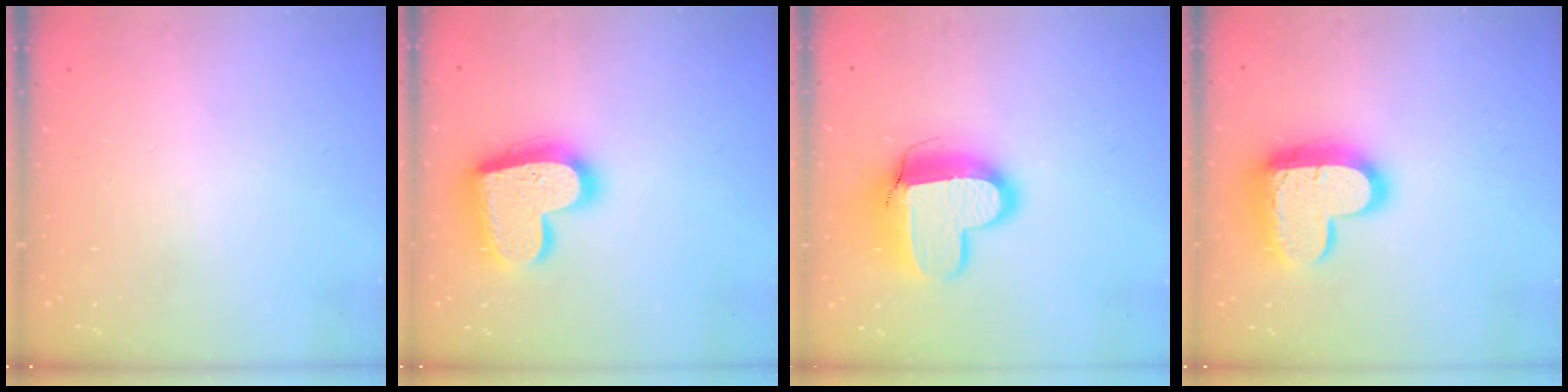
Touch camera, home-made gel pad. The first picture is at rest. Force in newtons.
{"total": 20.4, "press": 20.3, "slide": 1.7}
{"total": 14.4, "press": 14.4, "slide": 1.1}
{"total": 16.4, "press": 16.3, "slide": 1.5}